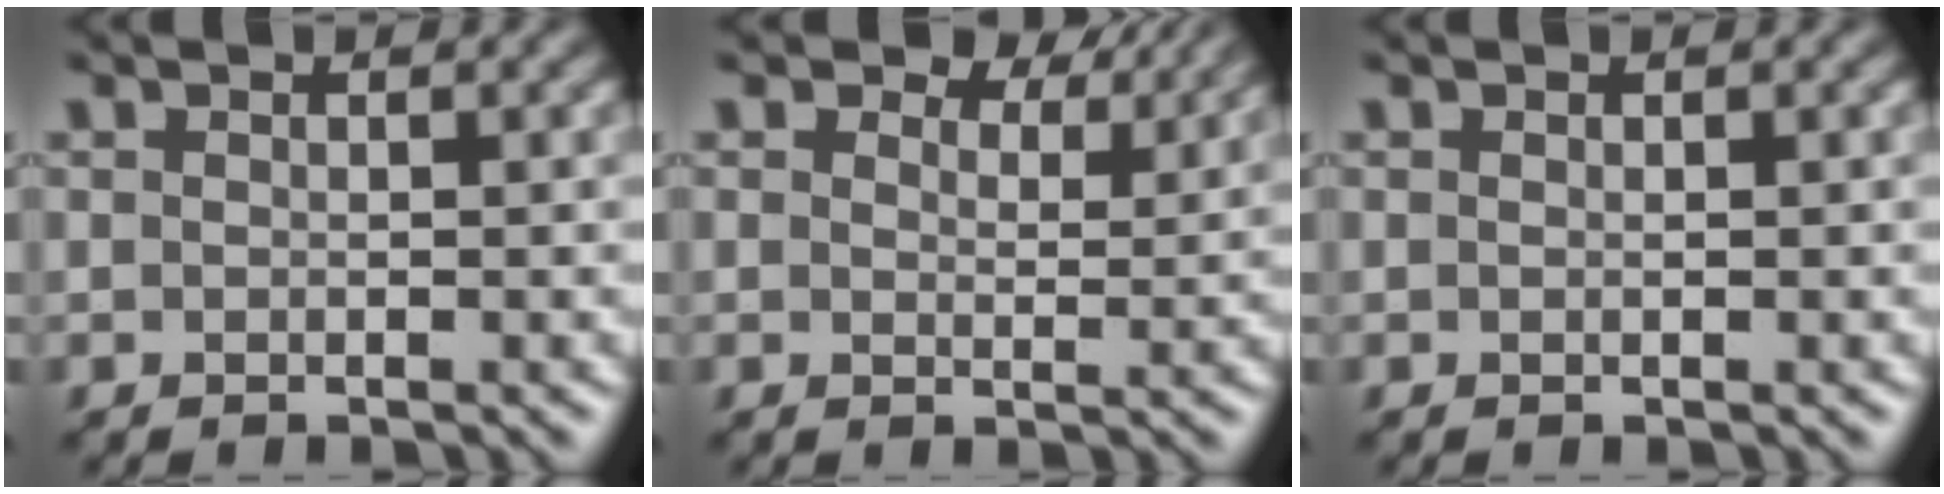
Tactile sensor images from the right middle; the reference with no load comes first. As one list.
[{"total": 4.4, "force": [3.7, 1.7, 1.8], "torque": [-0.037, 0.000, 0.047]}, {"total": 0.0}]